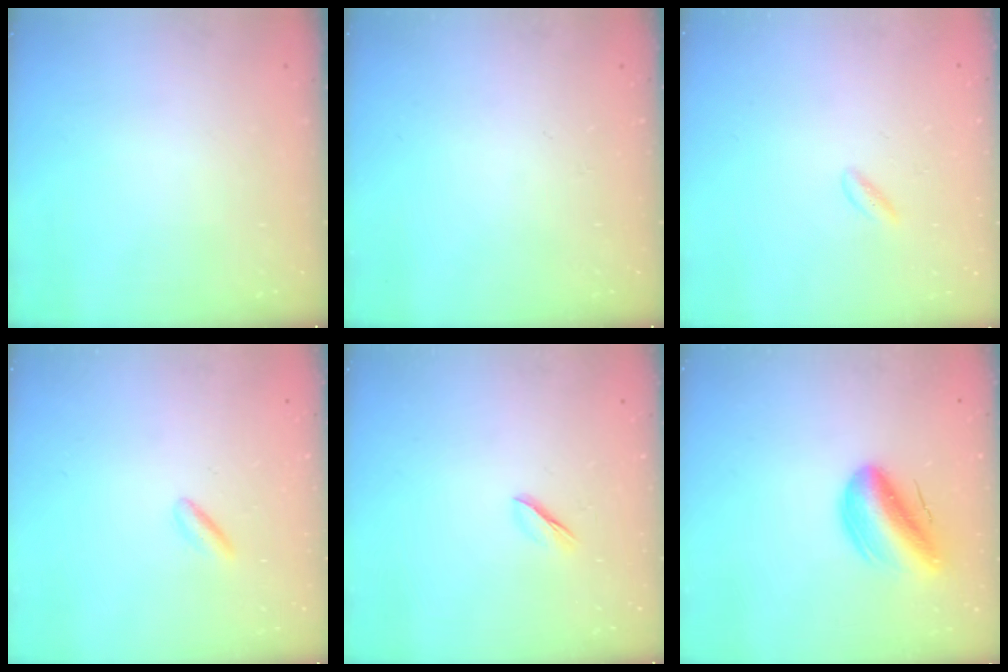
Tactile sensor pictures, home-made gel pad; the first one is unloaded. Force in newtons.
{"total": 0.0}
{"total": 1.4, "press": 1.1, "slide": 0.8}
{"total": 2.7, "press": 2.5, "slide": 1.2}
{"total": 1.9, "press": 1.8, "slide": 0.7}
{"total": 13.1, "press": 12.6, "slide": 3.7}